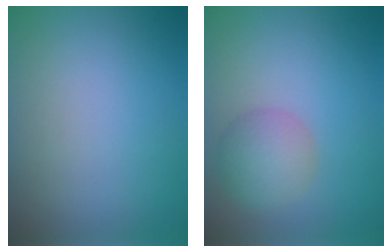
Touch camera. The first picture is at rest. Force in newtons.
{"total": 3.3, "press": 3.3, "slide": 0.0}